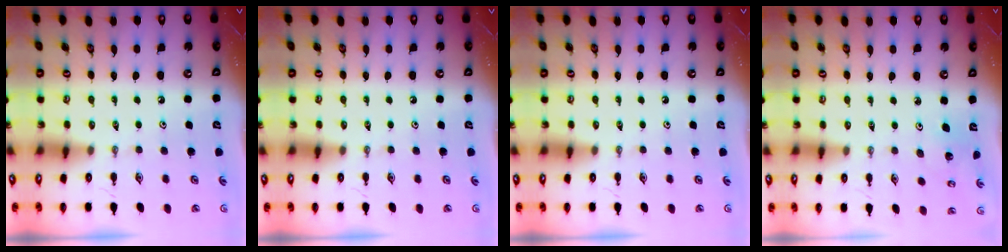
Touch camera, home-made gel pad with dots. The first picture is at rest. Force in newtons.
{"total": 0.0}
{"total": 0.0}
{"total": 2.3, "press": 2.3, "slide": 0.2}